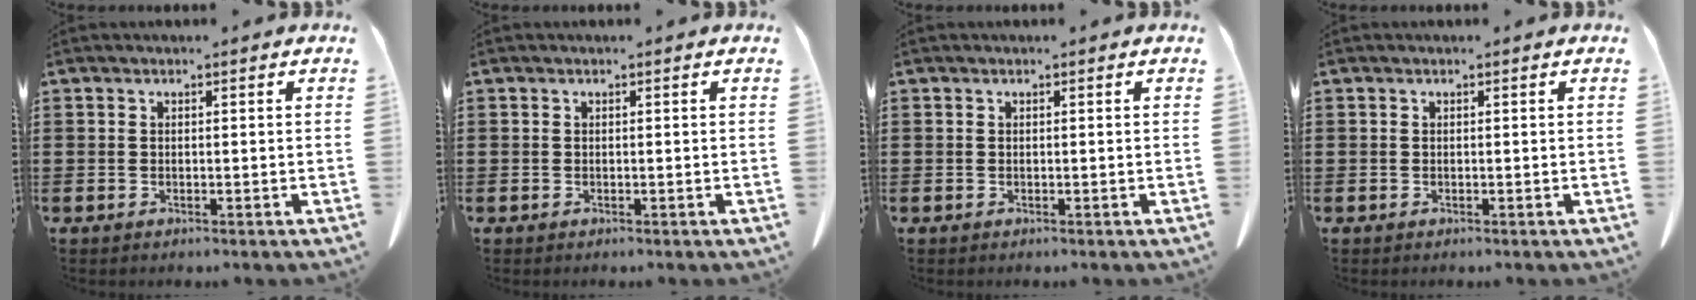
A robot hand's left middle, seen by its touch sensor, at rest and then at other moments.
{"total": 0.0}
{"total": 0.0}
{"total": 0.0}